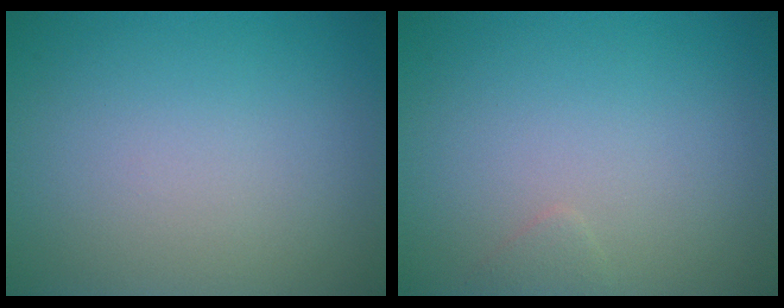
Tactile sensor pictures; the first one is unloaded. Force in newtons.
{"total": 0.6, "press": 0.6, "slide": 0.0}